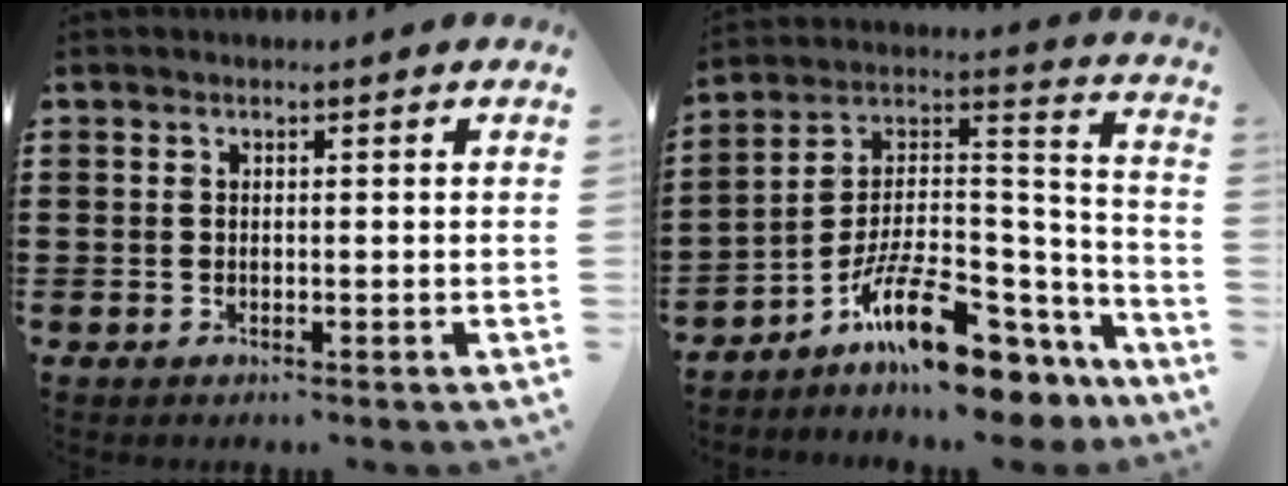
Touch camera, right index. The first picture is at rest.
{"total": 13.2, "force": [-9.8, 3.9, 7.9], "torque": [-0.133, 0.026, -0.180]}